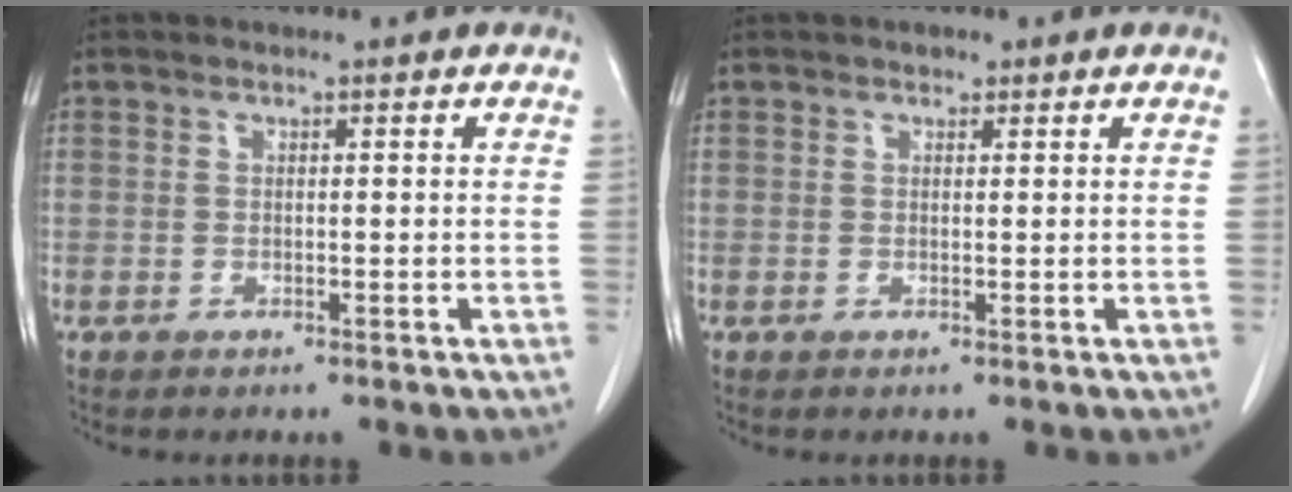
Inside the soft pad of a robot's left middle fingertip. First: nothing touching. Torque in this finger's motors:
{"motor_torque": [0.18, -0.16, -0.01, 0.00]}